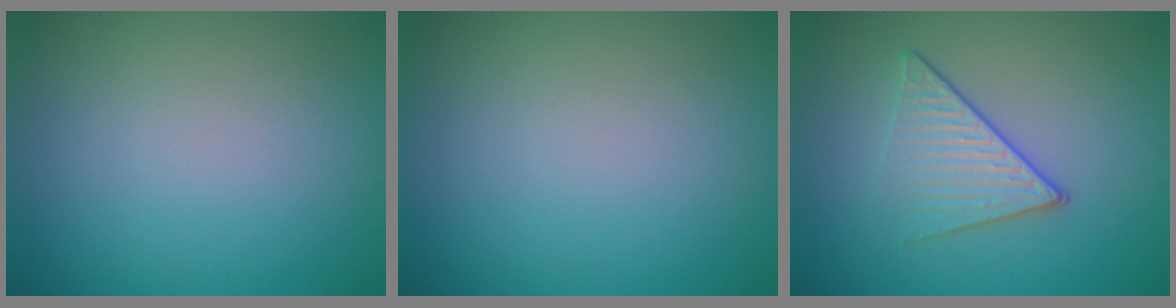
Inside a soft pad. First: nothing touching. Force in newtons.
{"total": 0.0}
{"total": 3.4, "press": 2.9, "slide": 1.8}